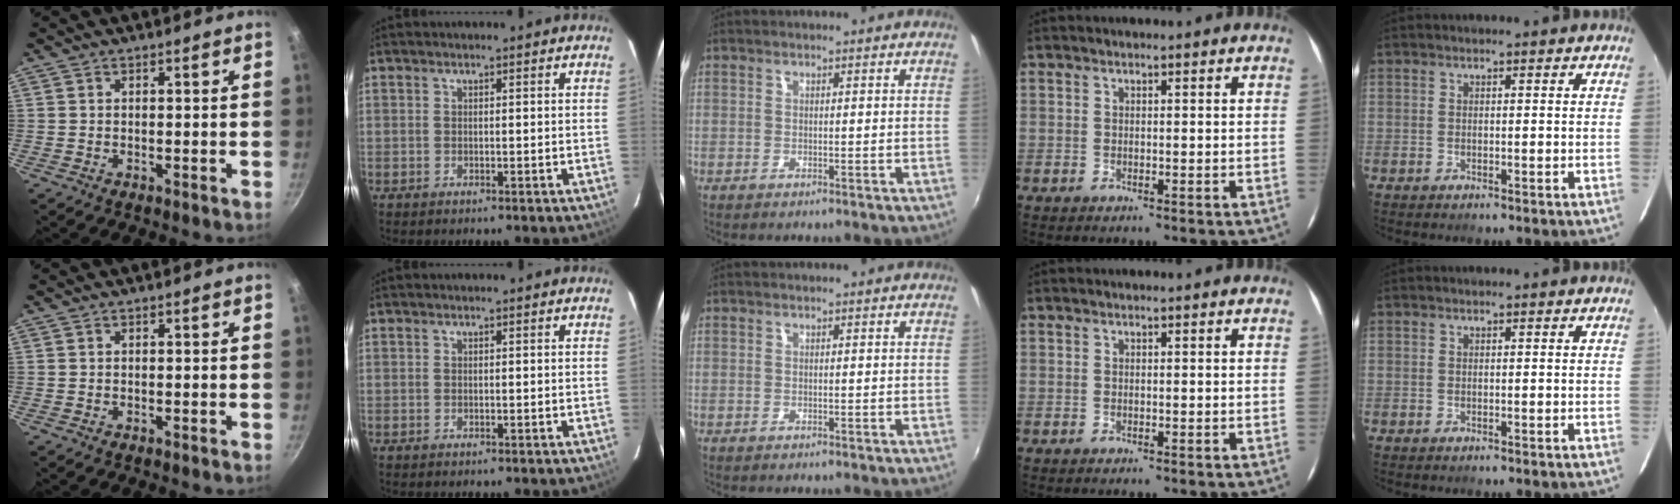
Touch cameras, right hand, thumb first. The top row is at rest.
{}